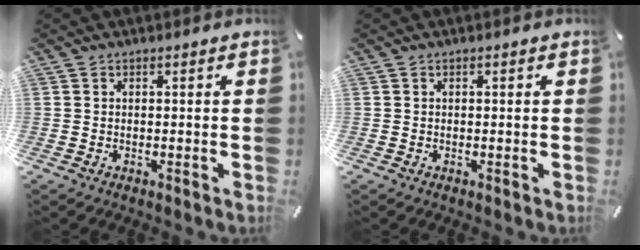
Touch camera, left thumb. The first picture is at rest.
{"total": 0.0}